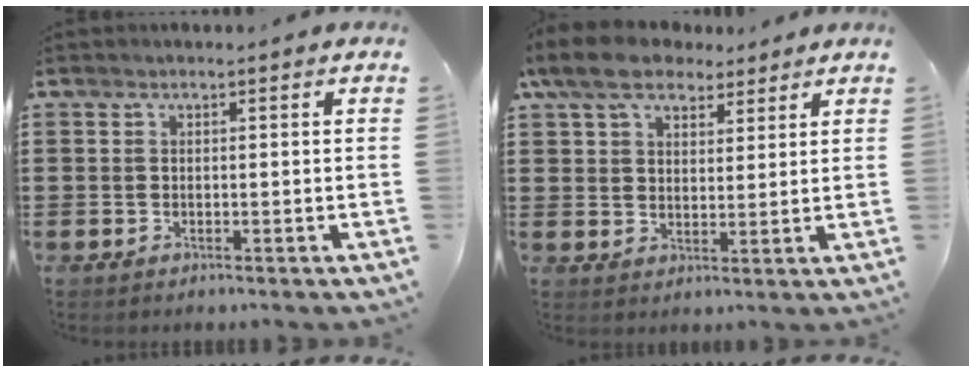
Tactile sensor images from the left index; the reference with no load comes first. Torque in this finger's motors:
{"motor_torque": [2.14, 0.00, 0.83, 0.21]}